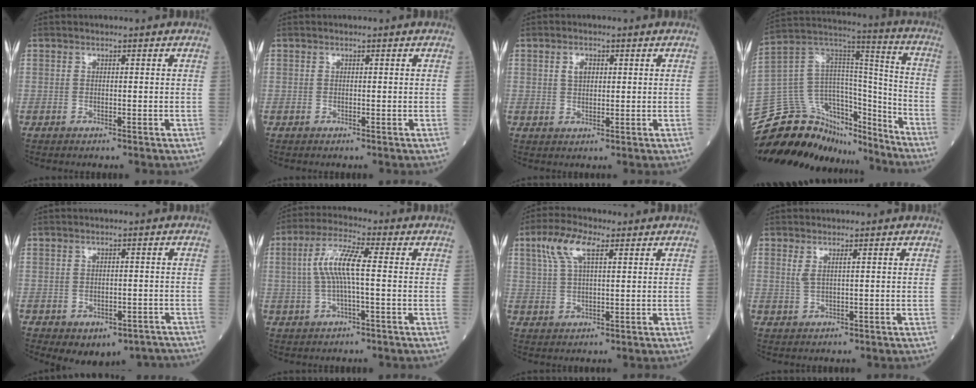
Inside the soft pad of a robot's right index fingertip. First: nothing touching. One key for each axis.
{"total": 0.0}
{"total": 2.3, "fx": 0.8, "fy": 1.4, "fz": 1.6, "tx": -0.030, "ty": 0.005, "tz": 0.013}
{"total": 27.2, "fx": -23.9, "fy": 9.9, "fz": 8.5, "tx": -0.194, "ty": 0.048, "tz": -0.377}
{"total": 7.8, "fx": -5.7, "fy": 4.6, "fz": 2.6, "tx": -0.017, "ty": 0.012, "tz": -0.066}
{"total": 7.4, "fx": 0.4, "fy": 0.9, "fz": 7.3, "tx": -0.155, "ty": 0.017, "tz": 0.003}
{"total": 6.6, "fx": 3.2, "fy": 1.9, "fz": 5.4, "tx": -0.119, "ty": 0.018, "tz": 0.064}
{"total": 1.7, "fx": 0.8, "fy": 0.1, "fz": 1.5, "tx": -0.040, "ty": -0.001, "tz": 0.018}